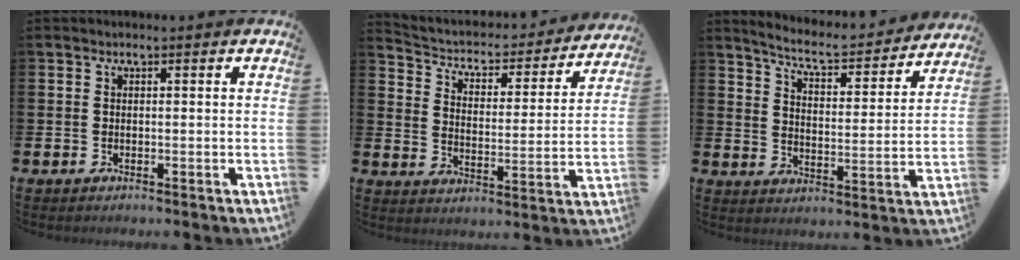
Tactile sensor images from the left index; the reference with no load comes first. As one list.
[{"total": 4.3, "force": [3.7, 1.7, 1.3], "torque": [-0.052, -0.034, 0.053]}, {"total": 6.2, "force": [5.8, 0.9, 2.1], "torque": [-0.069, -0.043, 0.095]}]